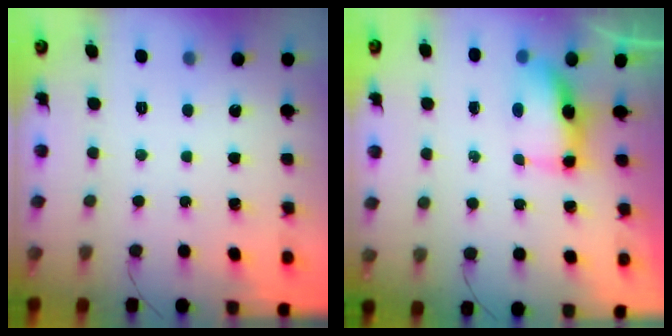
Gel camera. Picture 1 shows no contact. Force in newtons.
{"total": 6.8, "press": 6.8, "slide": 0.6}